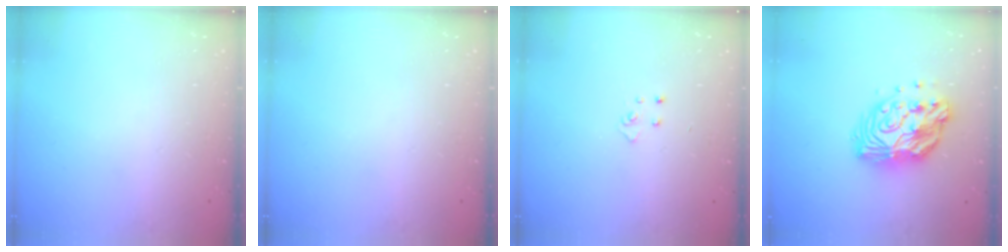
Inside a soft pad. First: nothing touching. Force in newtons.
{"total": 0.0}
{"total": 3.4, "press": 3.4, "slide": 0.4}
{"total": 12.8, "press": 12.8, "slide": 0.9}